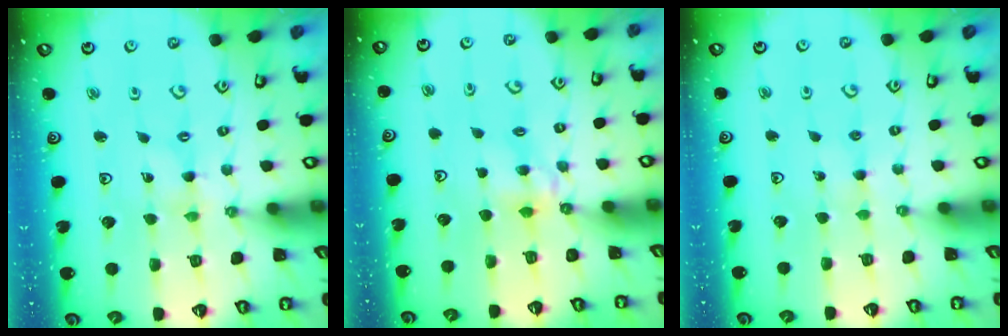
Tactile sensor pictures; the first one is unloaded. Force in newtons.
{"total": 4.6, "press": 4.6, "slide": 0.6}
{"total": 2.3, "press": 2.3, "slide": 0.3}